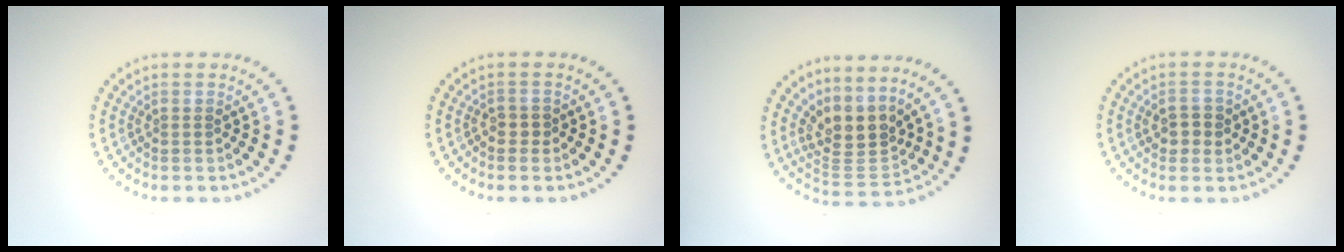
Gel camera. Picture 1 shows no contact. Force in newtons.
{"total": 0.7, "press": 0.5, "slide": 0.4}
{"total": 3.8, "press": 3.0, "slide": 2.4}
{"total": 2.2, "press": 2.2, "slide": 0.3}